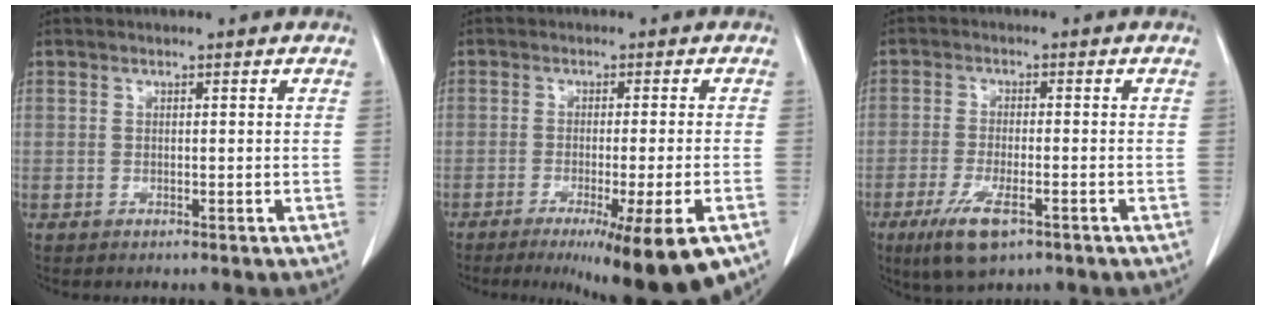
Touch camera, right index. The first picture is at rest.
{"total": 13.5, "force": [-8.6, -0.2, 10.4], "torque": [-0.106, -0.031, -0.126]}
{"total": 7.4, "force": [-4.1, 1.9, 5.8], "torque": [-0.114, -0.017, -0.065]}